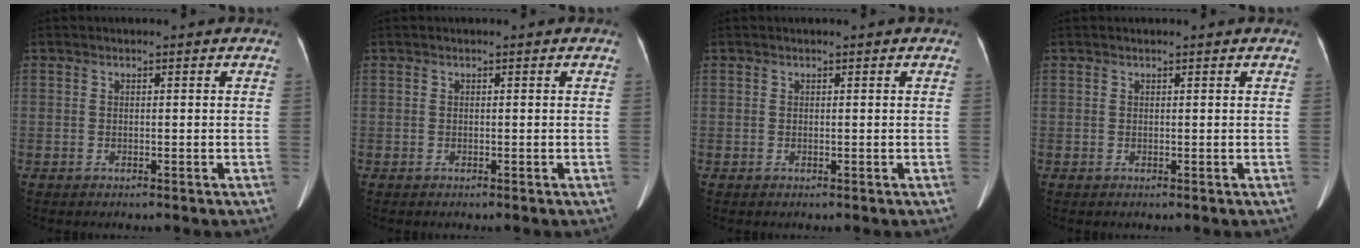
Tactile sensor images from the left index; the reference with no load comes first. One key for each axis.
{"total": 0.0}
{"total": 0.0}
{"total": 0.6, "fx": 0.6, "fy": 0.0, "fz": 0.2, "tx": -0.009, "ty": 0.007, "tz": 0.008}